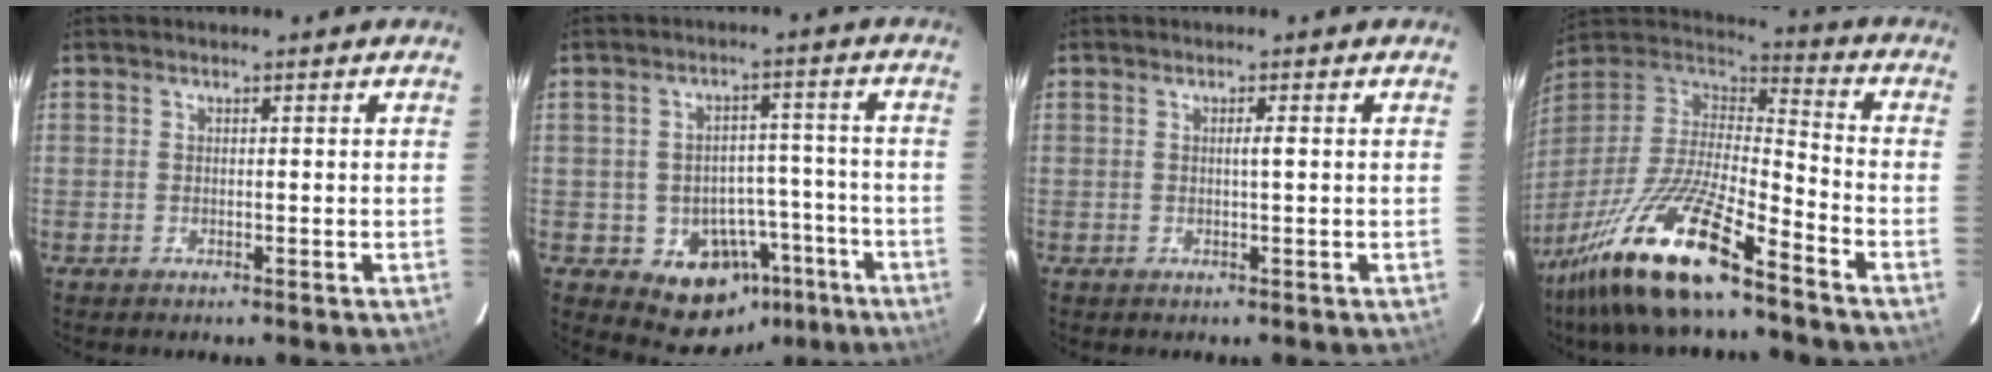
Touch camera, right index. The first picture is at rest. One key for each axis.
{"total": 10.8, "fx": -5.4, "fy": 8.2, "fz": 4.5, "tx": -0.042, "ty": 0.034, "tz": -0.062}
{"total": 1.0, "fx": 0.1, "fy": -0.2, "fz": 0.9, "tx": -0.015, "ty": 0.001, "tz": -0.001}
{"total": 19.8, "fx": -13.6, "fy": 2.8, "fz": 14.1, "tx": -0.311, "ty": -0.031, "tz": -0.257}